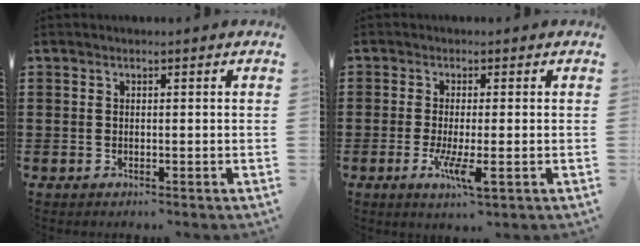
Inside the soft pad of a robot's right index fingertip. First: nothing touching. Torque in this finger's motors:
{"motor_torque": [0.81, -0.11, 0.17, 0.07]}